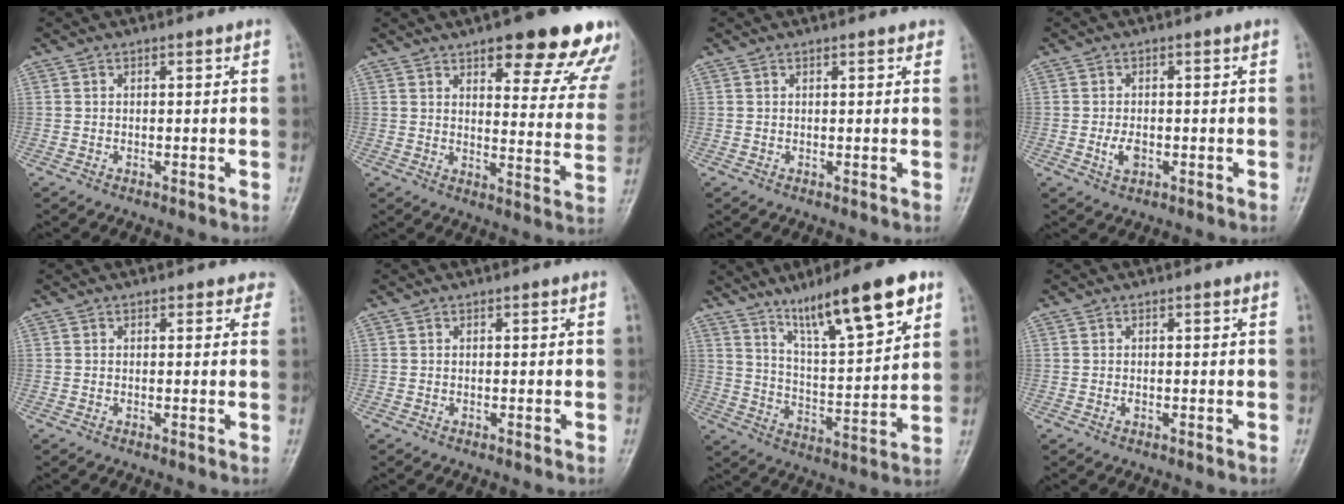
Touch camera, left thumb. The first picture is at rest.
{"total": 20.6, "force": [13.8, 6.3, 13.9], "torque": [-0.124, -0.056, 0.163]}
{"total": 1.2, "force": [0.8, 0.4, 0.7], "torque": [-0.007, -0.002, 0.008]}
{"total": 2.8, "force": [-0.7, 1.6, 2.2], "torque": [-0.041, -0.002, -0.010]}
{"total": 2.4, "force": [1.8, 1.4, 0.5], "torque": [0.024, -0.005, 0.005]}
{"total": 0.0}
{"total": 17.2, "force": [10.7, 3.7, 13.0], "torque": [-0.189, -0.048, 0.183]}
{"total": 0.7, "force": [0.0, 0.4, 0.6], "torque": [-0.009, 0.003, 0.002]}